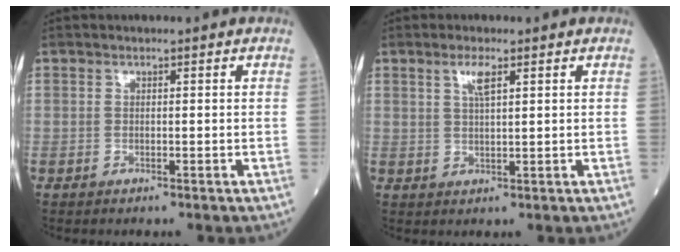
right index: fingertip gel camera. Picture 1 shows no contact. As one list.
[{"total": 2.9, "force": [1.5, 0.3, 2.4], "torque": [-0.051, 0.001, 0.029]}]